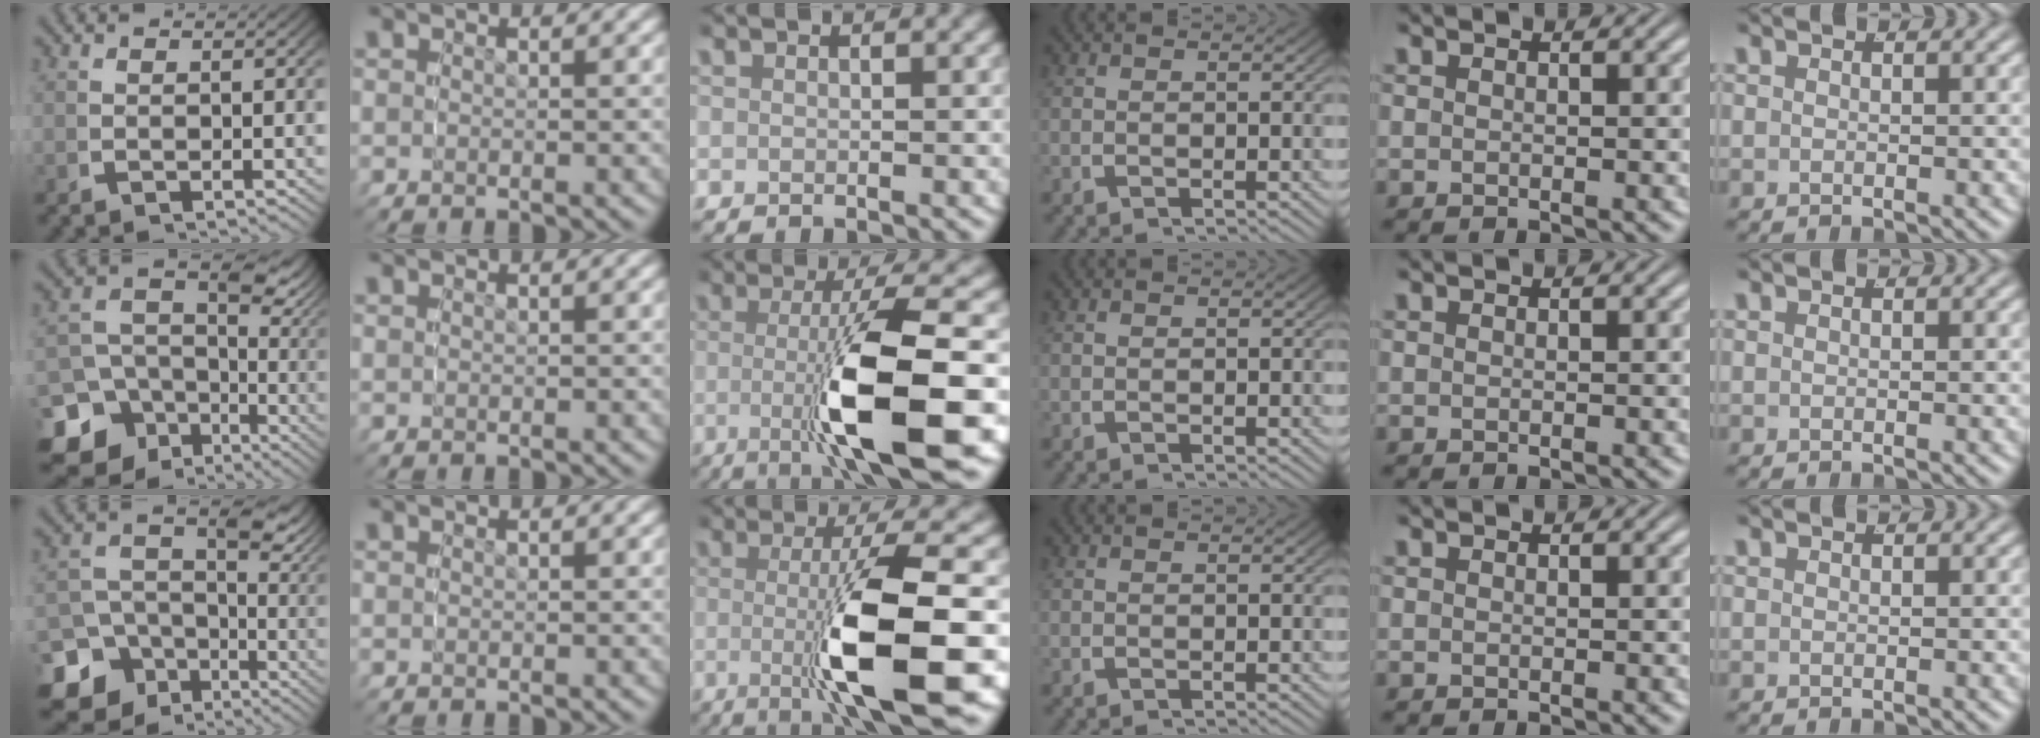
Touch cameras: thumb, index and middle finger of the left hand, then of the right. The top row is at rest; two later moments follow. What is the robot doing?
{"motion": "grasp_and_lifting", "object": "cloth"}